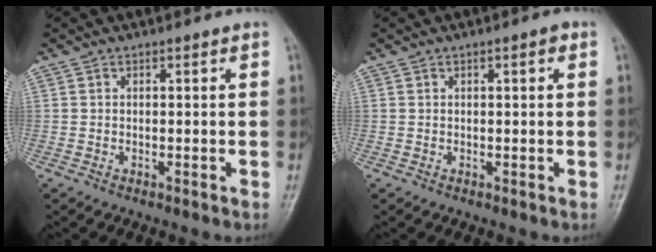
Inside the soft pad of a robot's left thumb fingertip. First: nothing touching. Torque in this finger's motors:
{"motor_torque": [-0.06, 0.06, -0.03, -0.18, 0.07]}